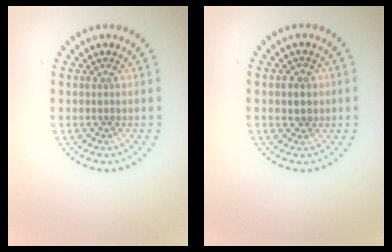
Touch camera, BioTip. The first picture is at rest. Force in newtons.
{"total": 1.5, "press": 1.5, "slide": 0.4}